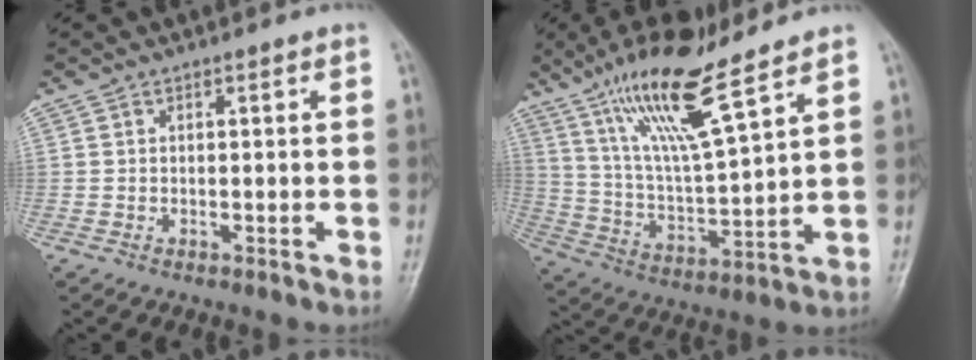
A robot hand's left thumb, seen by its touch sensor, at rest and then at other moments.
{"total": 16.4, "force": [10.9, 2.9, 11.9], "torque": [-0.214, -0.050, 0.212]}